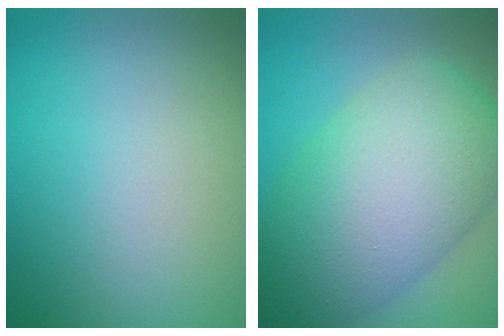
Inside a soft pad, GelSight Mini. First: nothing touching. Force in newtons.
{"total": 11.5, "press": 11.5, "slide": 0.7}